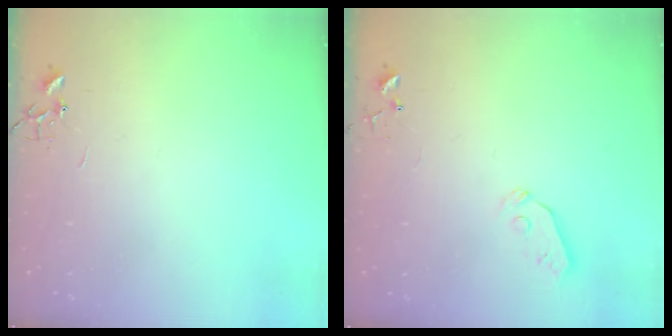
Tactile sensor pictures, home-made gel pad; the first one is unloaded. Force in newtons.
{"total": 4.0, "press": 3.9, "slide": 0.8}